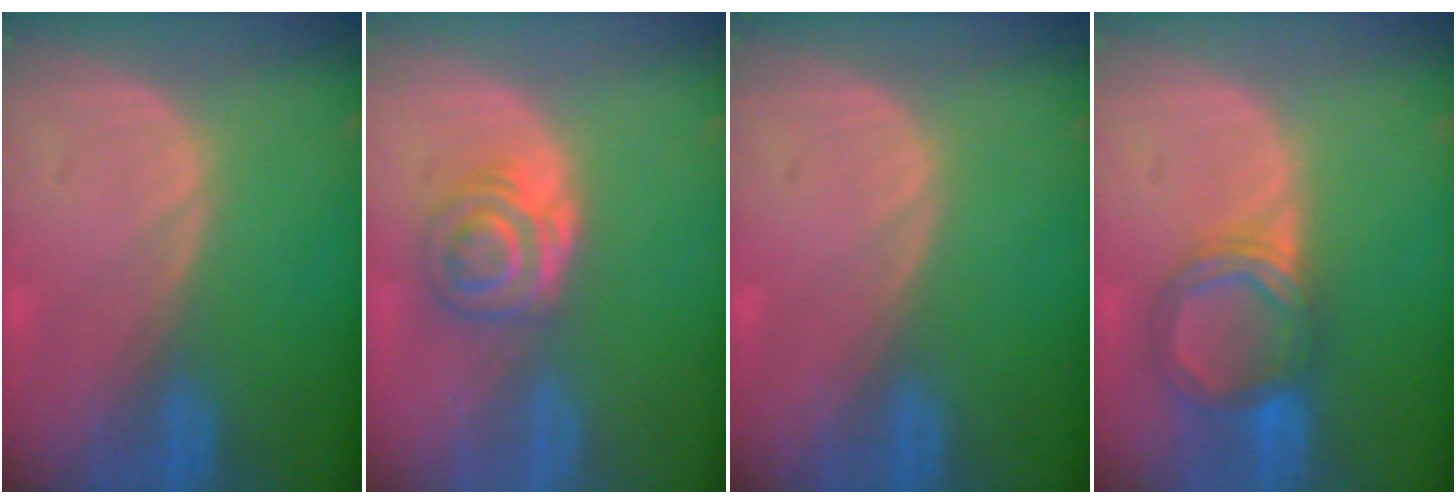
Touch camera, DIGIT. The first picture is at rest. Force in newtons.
{"total": 5.5, "press": 4.9, "slide": 2.6}
{"total": 0.0}
{"total": 5.6, "press": 5.6, "slide": 0.4}